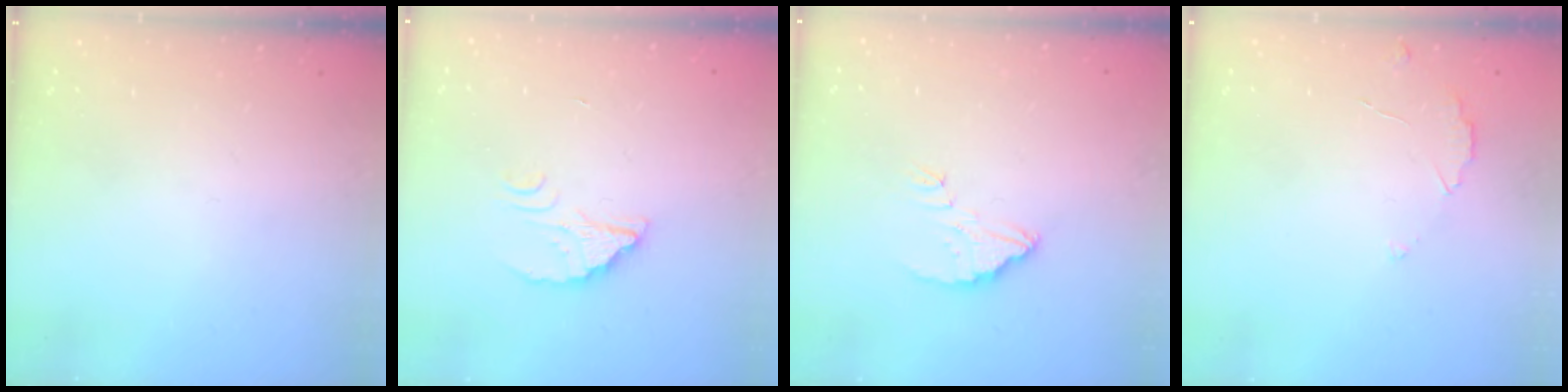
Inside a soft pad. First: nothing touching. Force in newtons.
{"total": 2.5, "press": 2.5, "slide": 0.1}
{"total": 3.9, "press": 3.9, "slide": 0.3}
{"total": 2.7, "press": 2.6, "slide": 0.3}